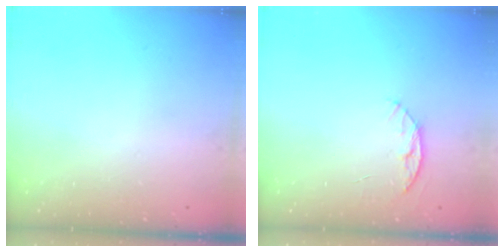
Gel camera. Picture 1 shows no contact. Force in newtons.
{"total": 5.6, "press": 5.6, "slide": 0.6}